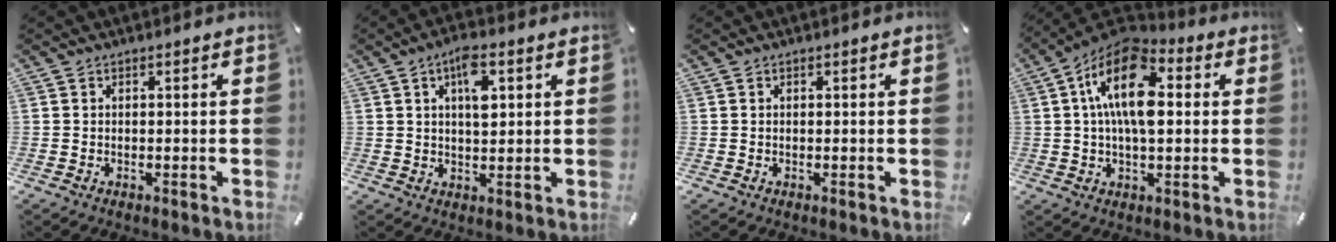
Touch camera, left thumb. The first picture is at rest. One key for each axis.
{"total": 7.4, "fx": 2.7, "fy": 3.5, "fz": 5.9, "tx": -0.093, "ty": -0.003, "tz": 0.040}
{"total": 0.0}
{"total": 16.1, "fx": 3.0, "fy": 8.5, "fz": 13.4, "tx": -0.247, "ty": -0.012, "tz": 0.048}